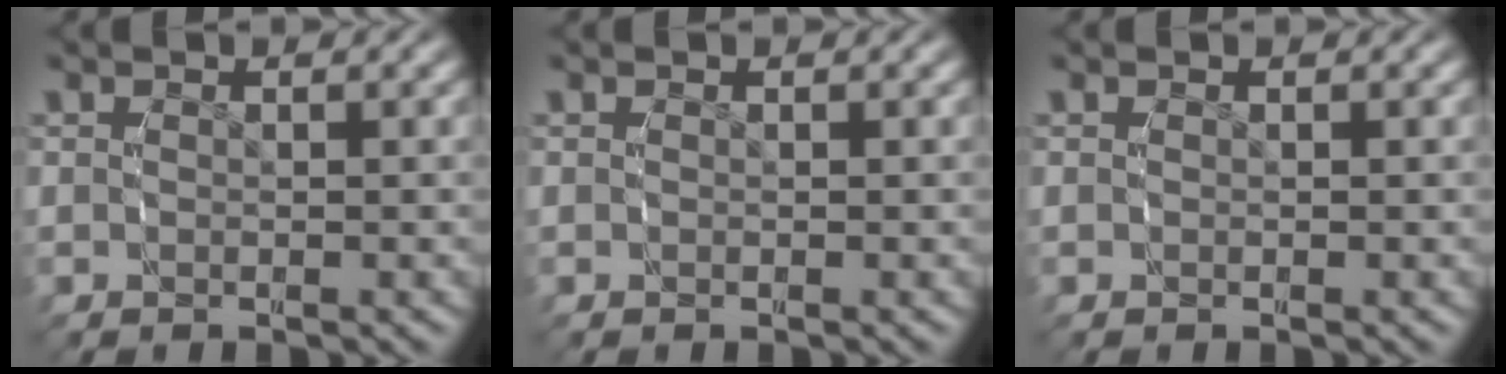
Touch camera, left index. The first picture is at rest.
{"total": 0.0}
{"total": 0.0}